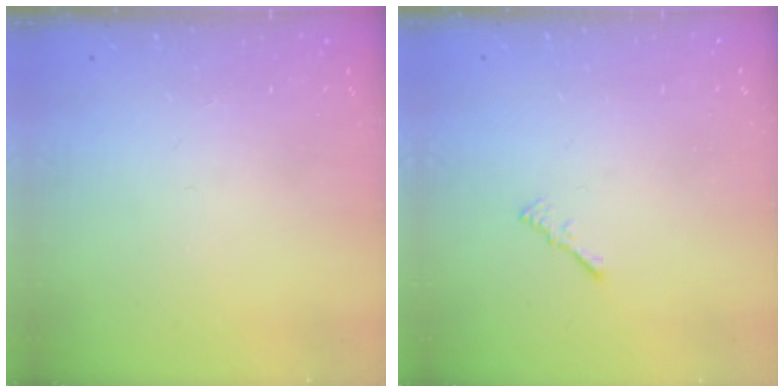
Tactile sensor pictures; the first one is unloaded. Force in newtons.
{"total": 0.7, "press": 0.6, "slide": 0.3}